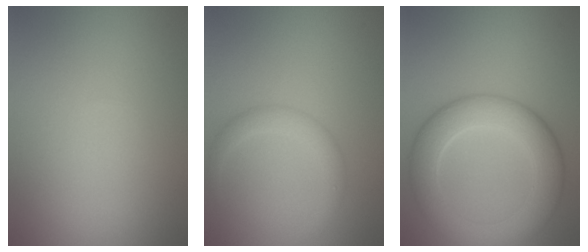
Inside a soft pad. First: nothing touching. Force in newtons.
{"total": 2.3, "press": 2.3, "slide": 0.0}
{"total": 7.5, "press": 7.5, "slide": 0.7}